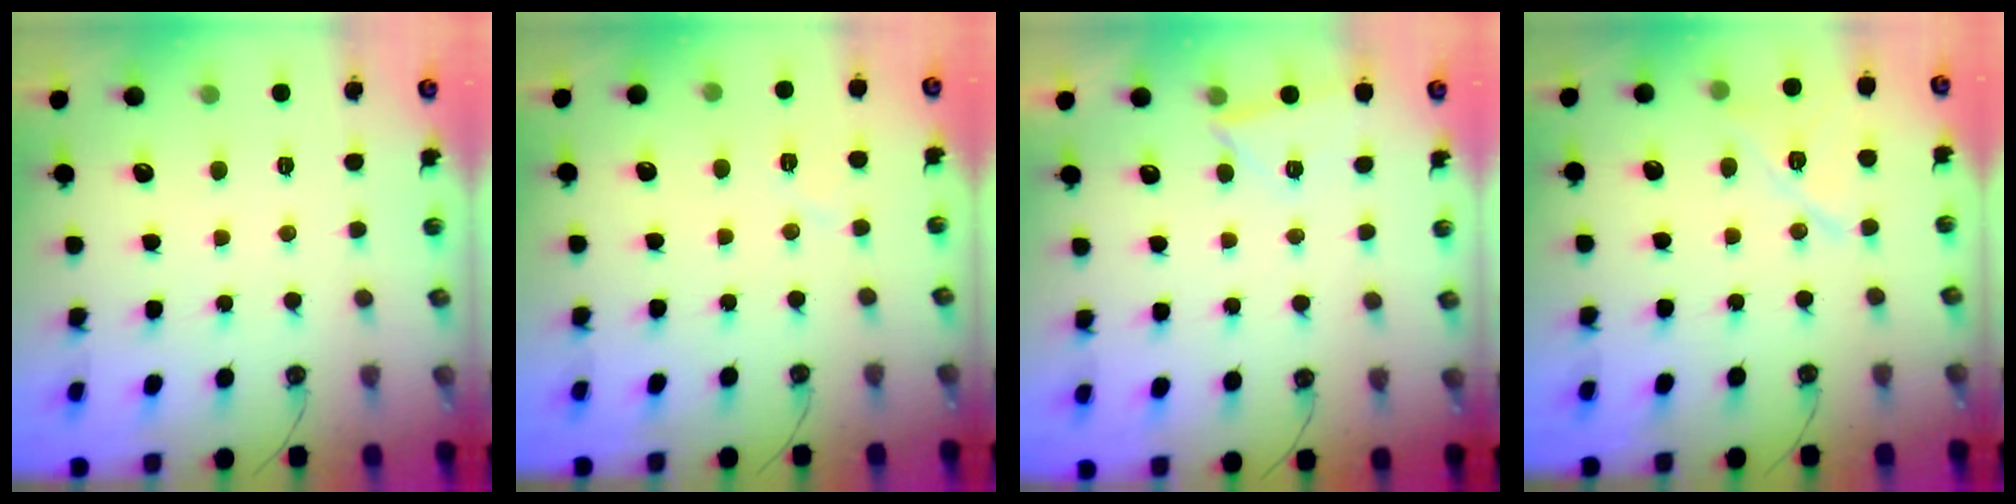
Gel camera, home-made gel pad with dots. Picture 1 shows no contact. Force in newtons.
{"total": 4.9, "press": 4.3, "slide": 2.3}
{"total": 3.5, "press": 3.1, "slide": 1.5}
{"total": 12.7, "press": 9.2, "slide": 8.8}